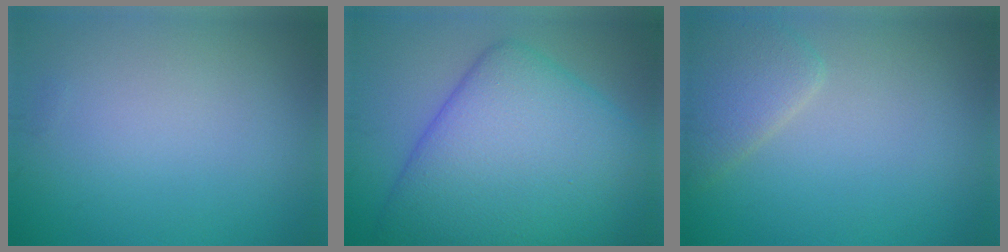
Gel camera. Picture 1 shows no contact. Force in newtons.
{"total": 14.2, "press": 14.2, "slide": 0.2}
{"total": 3.4, "press": 3.4, "slide": 0.2}